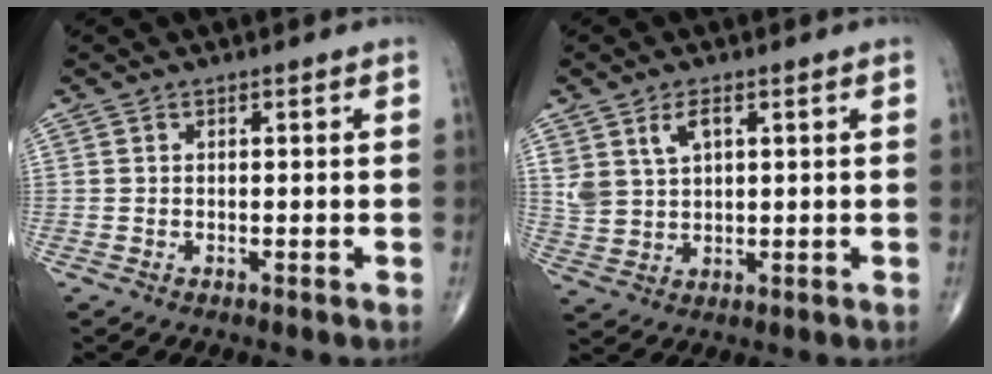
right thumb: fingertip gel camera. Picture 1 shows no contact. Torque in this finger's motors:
{"motor_torque": [-0.03, 0.20, 0.42, 0.51, 0.03]}